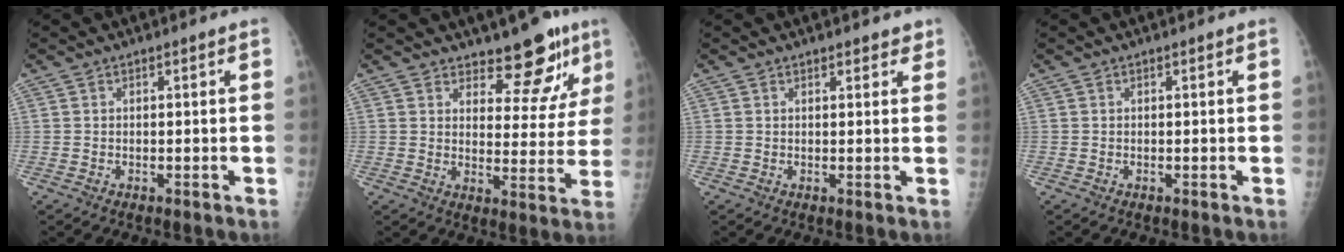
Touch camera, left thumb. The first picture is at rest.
{"total": 9.6, "force": [7.5, 4.0, 4.3], "torque": [-0.021, -0.060, 0.103]}
{"total": 2.3, "force": [1.8, 1.0, 0.9], "torque": [0.010, -0.005, 0.017]}
{"total": 0.0}